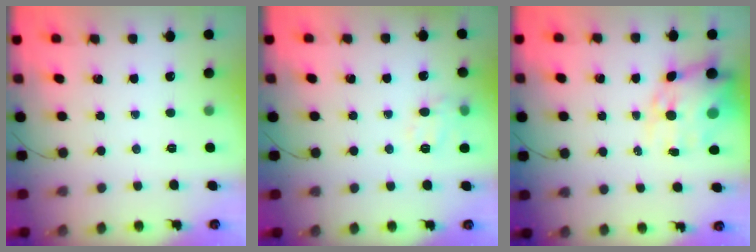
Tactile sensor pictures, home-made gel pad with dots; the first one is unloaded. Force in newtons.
{"total": 9.8, "press": 9.7, "slide": 1.2}
{"total": 14.2, "press": 13.7, "slide": 3.8}